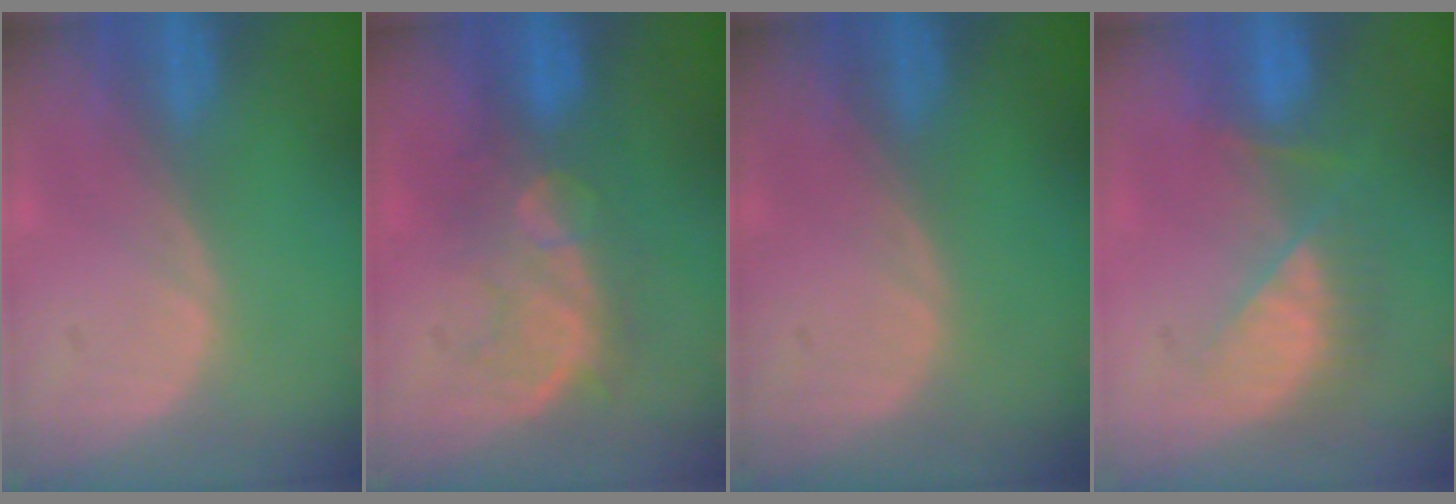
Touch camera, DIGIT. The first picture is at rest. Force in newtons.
{"total": 7.8, "press": 7.7, "slide": 1.2}
{"total": 0.0}
{"total": 7.6, "press": 6.9, "slide": 3.1}